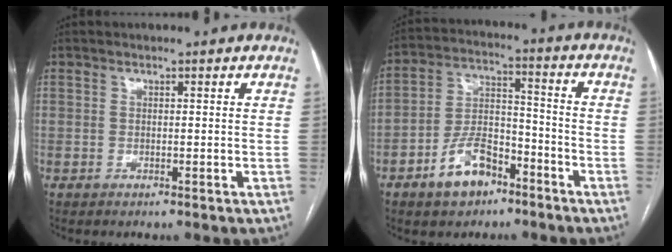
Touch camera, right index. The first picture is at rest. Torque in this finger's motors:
{"motor_torque": [0.26, -0.59, 0.11, -0.03]}